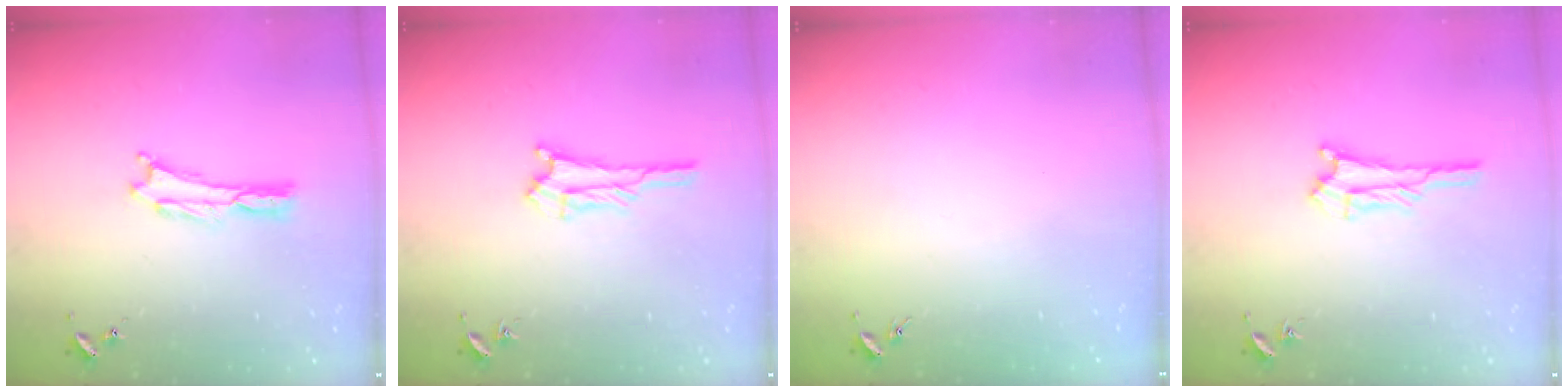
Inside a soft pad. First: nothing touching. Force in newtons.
{"total": 2.3, "press": 2.2, "slide": 0.2}
{"total": 0.0}
{"total": 2.3, "press": 2.2, "slide": 0.2}